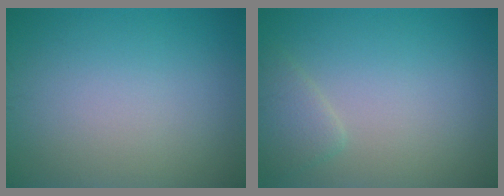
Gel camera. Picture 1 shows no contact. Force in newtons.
{"total": 1.9, "press": 1.9, "slide": 0.2}